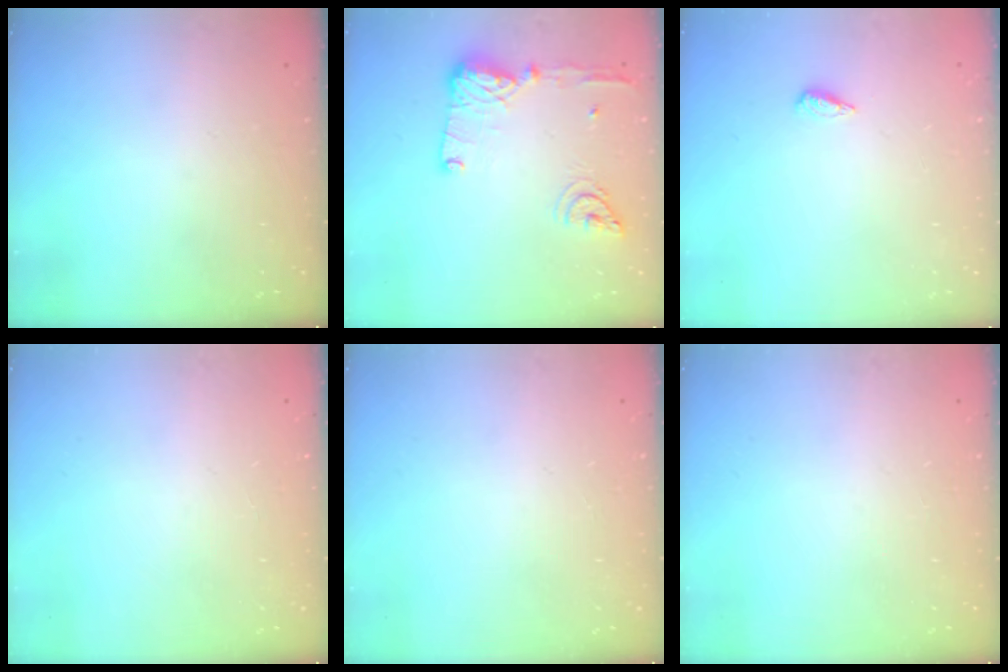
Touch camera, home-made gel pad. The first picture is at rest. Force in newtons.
{"total": 18.4, "press": 16.9, "slide": 7.3}
{"total": 2.2, "press": 2.2, "slide": 0.4}
{"total": 0.0}
{"total": 0.0}
{"total": 0.0}